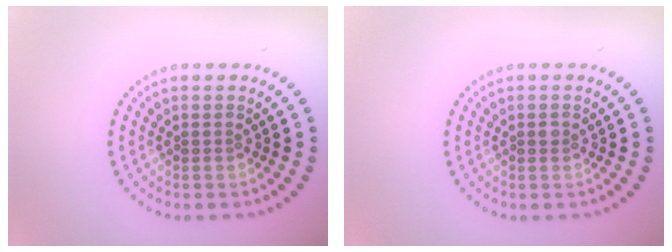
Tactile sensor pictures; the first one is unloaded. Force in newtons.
{"total": 0.7, "press": 0.7, "slide": 0.1}